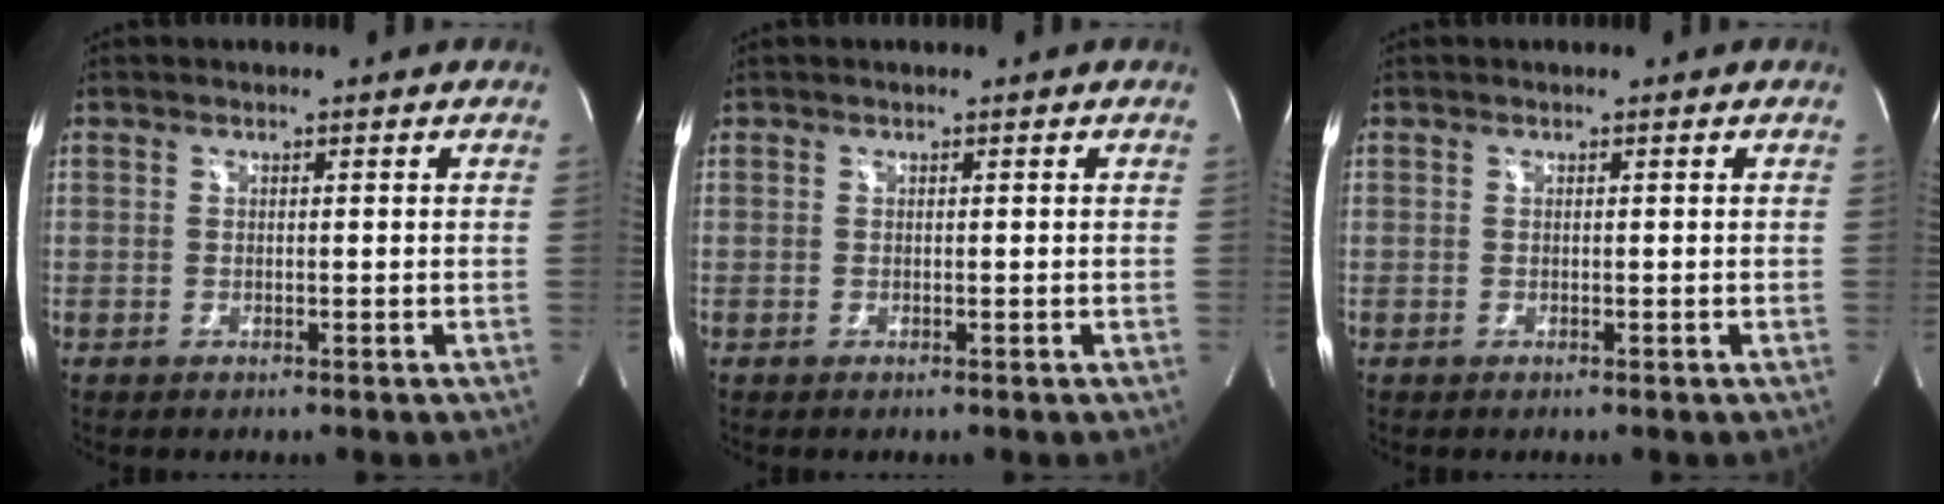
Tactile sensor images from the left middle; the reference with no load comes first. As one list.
[{"total": 0.0}, {"total": 0.0}]